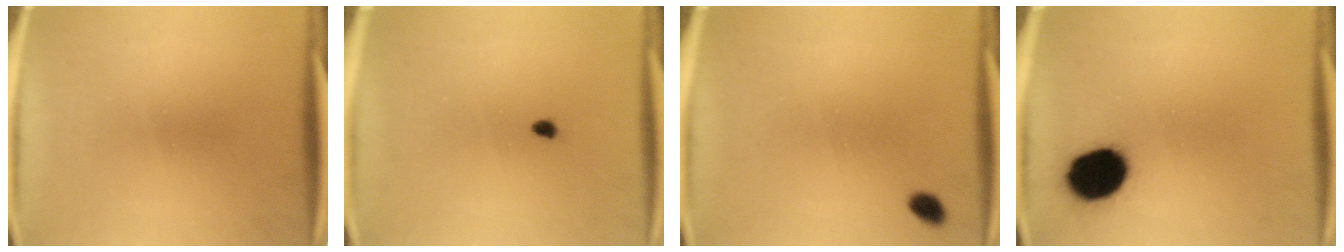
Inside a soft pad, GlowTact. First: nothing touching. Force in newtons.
{"total": 0.7}
{"total": 1.9}
{"total": 13.6}